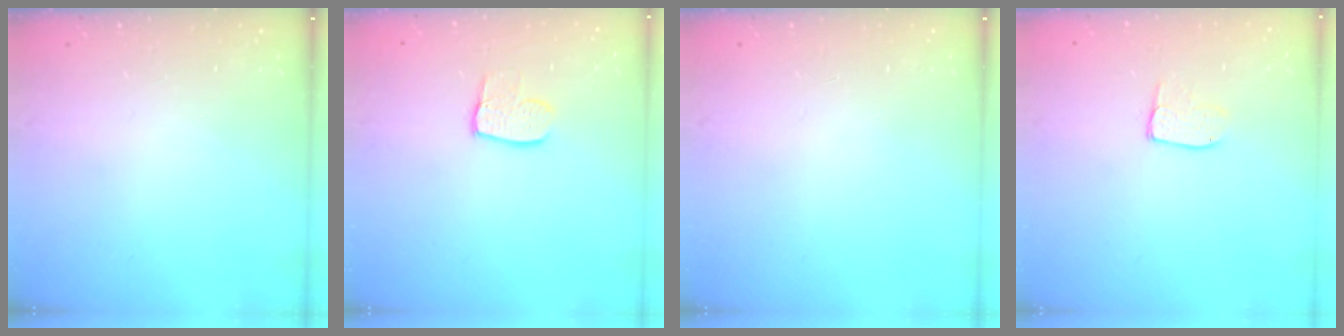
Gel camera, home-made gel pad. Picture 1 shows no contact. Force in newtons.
{"total": 7.7, "press": 7.7, "slide": 0.7}
{"total": 0.0}
{"total": 5.3, "press": 5.3, "slide": 0.4}